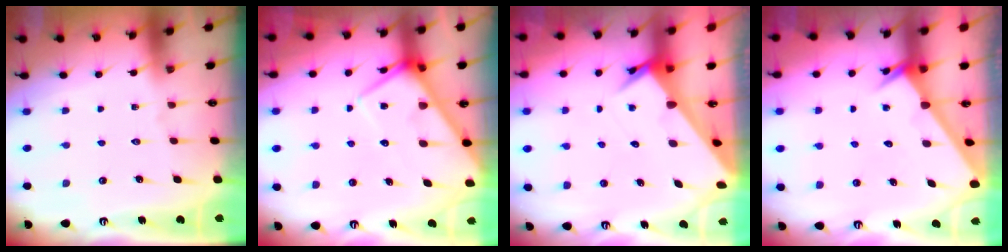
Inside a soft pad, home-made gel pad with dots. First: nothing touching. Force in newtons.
{"total": 8.1, "press": 8.1, "slide": 0.7}
{"total": 4.0, "press": 4.0, "slide": 0.2}
{"total": 2.6, "press": 2.6, "slide": 0.0}